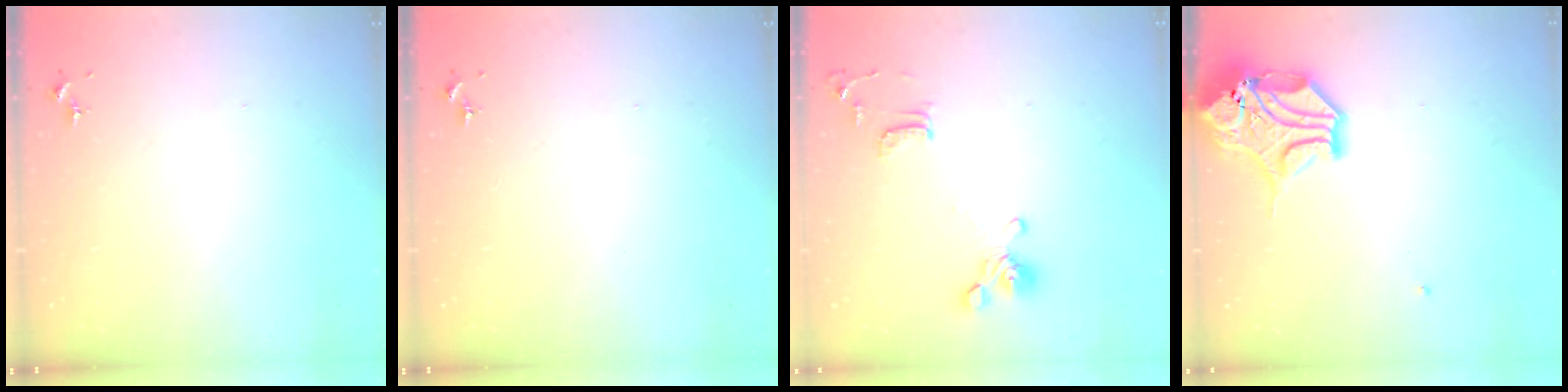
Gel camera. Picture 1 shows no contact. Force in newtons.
{"total": 0.0}
{"total": 12.3, "press": 12.2, "slide": 1.8}
{"total": 14.3, "press": 14.1, "slide": 2.1}